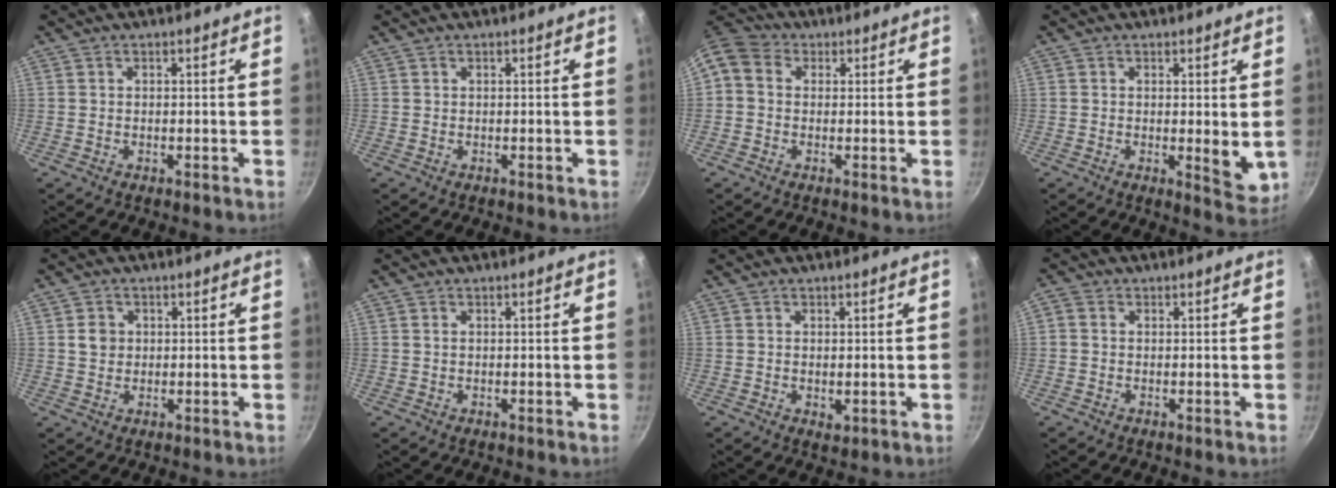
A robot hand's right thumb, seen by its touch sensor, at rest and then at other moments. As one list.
[{"total": 0.0}, {"total": 6.6, "force": [0.7, 5.4, 3.7], "torque": [-0.071, 0.022, -0.006]}, {"total": 5.2, "force": [0.2, 1.7, 5.0], "torque": [-0.069, -0.021, 0.003]}, {"total": 2.9, "force": [0.4, 2.6, 1.3], "torque": [-0.009, 0.004, 0.005]}, {"total": 0.5, "force": [0.1, 0.3, 0.4], "torque": [-0.007, 0.001, 0.001]}, {"total": 1.7, "force": [0.0, 1.0, 1.4], "torque": [-0.021, -0.005, 0.001]}, {"total": 1.5, "force": [-0.1, 1.2, 1.0], "torque": [-0.027, 0.007, -0.008]}]